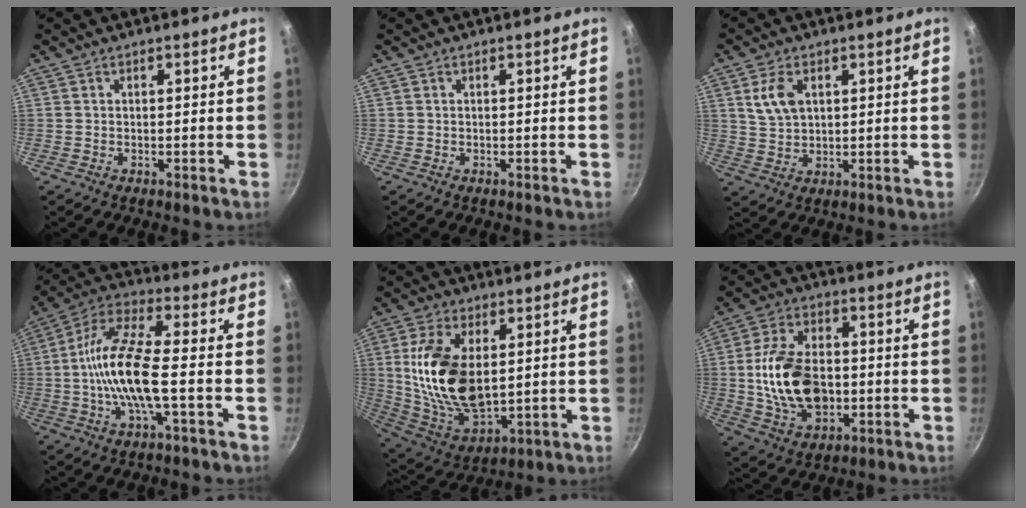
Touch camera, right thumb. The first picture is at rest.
{"total": 0.0}
{"total": 6.5, "force": [2.3, 4.1, 4.6], "torque": [-0.082, -0.006, 0.046]}
{"total": 14.5, "force": [-2.1, 4.3, 13.7], "torque": [-0.272, 0.032, -0.056]}
{"total": 18.8, "force": [2.8, 10.6, 15.3], "torque": [-0.284, -0.019, 0.068]}
{"total": 16.6, "force": [-1.3, 10.8, 12.5], "torque": [-0.212, 0.018, -0.017]}